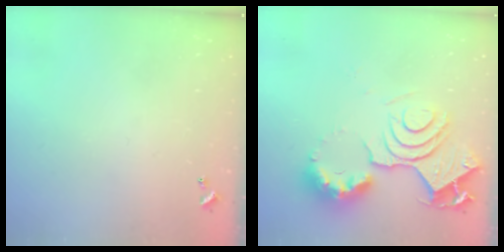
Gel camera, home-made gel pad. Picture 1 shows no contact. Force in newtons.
{"total": 16.4, "press": 16.3, "slide": 1.7}